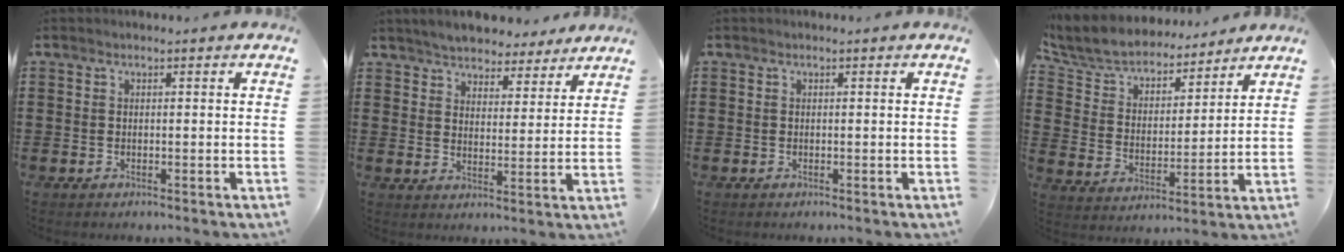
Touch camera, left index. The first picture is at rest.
{"total": 4.9, "force": [4.8, 1.0, 0.2], "torque": [-0.028, -0.019, 0.086]}
{"total": 0.0}
{"total": 6.4, "force": [6.0, 1.8, 1.3], "torque": [-0.061, -0.036, 0.102]}